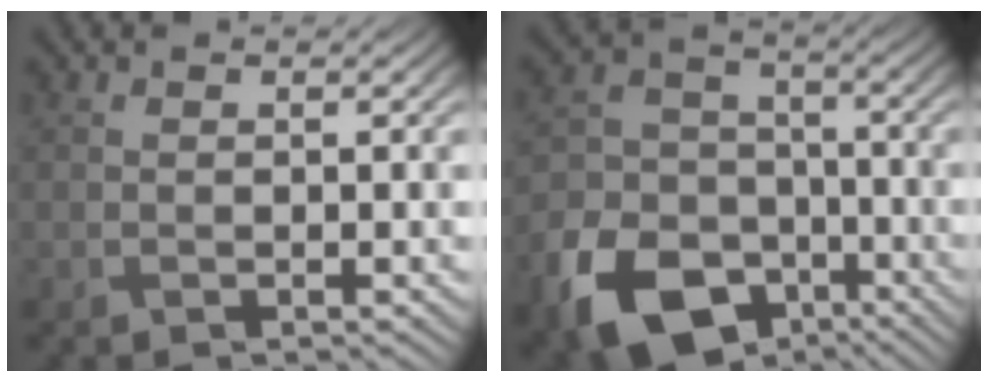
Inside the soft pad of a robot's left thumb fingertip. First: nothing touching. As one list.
[{"total": 14.0, "force": [-7.9, 9.2, 6.9], "torque": [-0.175, -0.040, -0.148]}]